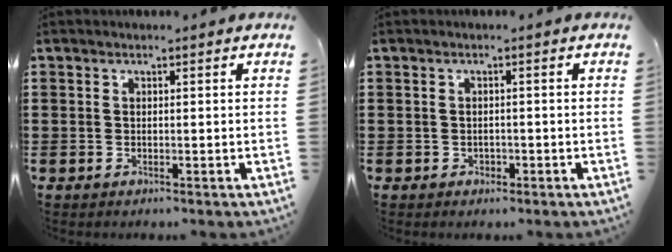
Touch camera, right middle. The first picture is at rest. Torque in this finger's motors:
{"motor_torque": [2.14, 0.00, 0.00, 0.01]}